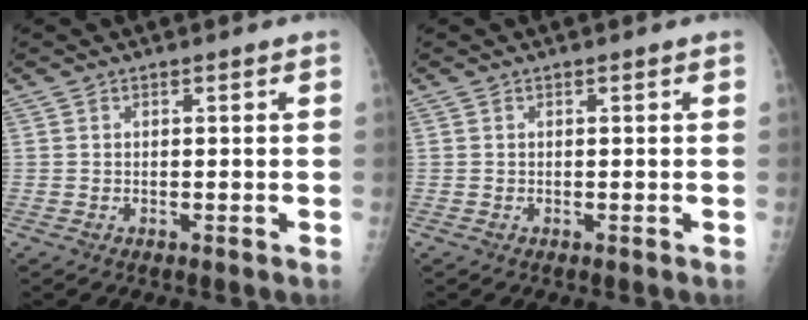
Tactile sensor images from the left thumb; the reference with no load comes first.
{"total": 0.0}